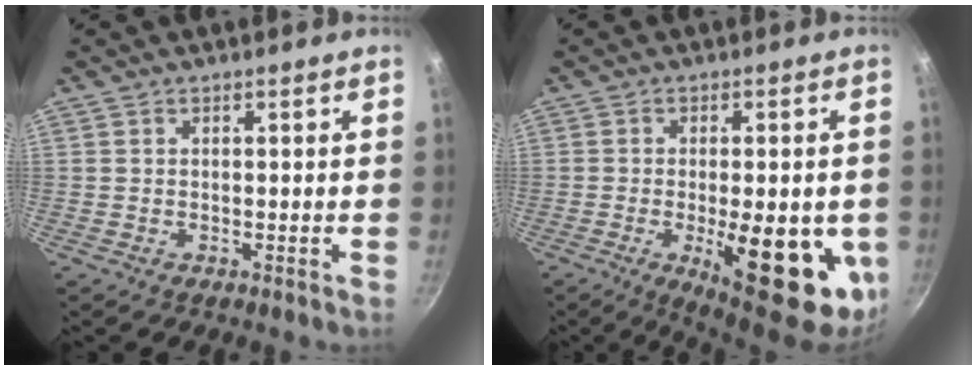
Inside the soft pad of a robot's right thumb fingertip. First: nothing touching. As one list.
[{"total": 19.2, "force": [-4.5, 7.1, 17.2], "torque": [-0.199, -0.010, -0.049]}]